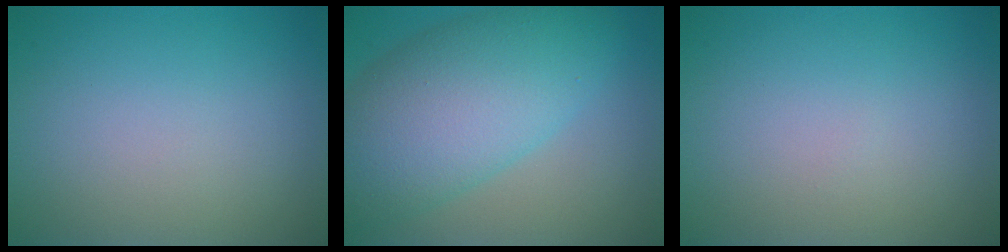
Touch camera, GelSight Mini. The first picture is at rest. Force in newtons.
{"total": 9.4, "press": 9.4, "slide": 0.2}
{"total": 0.0}